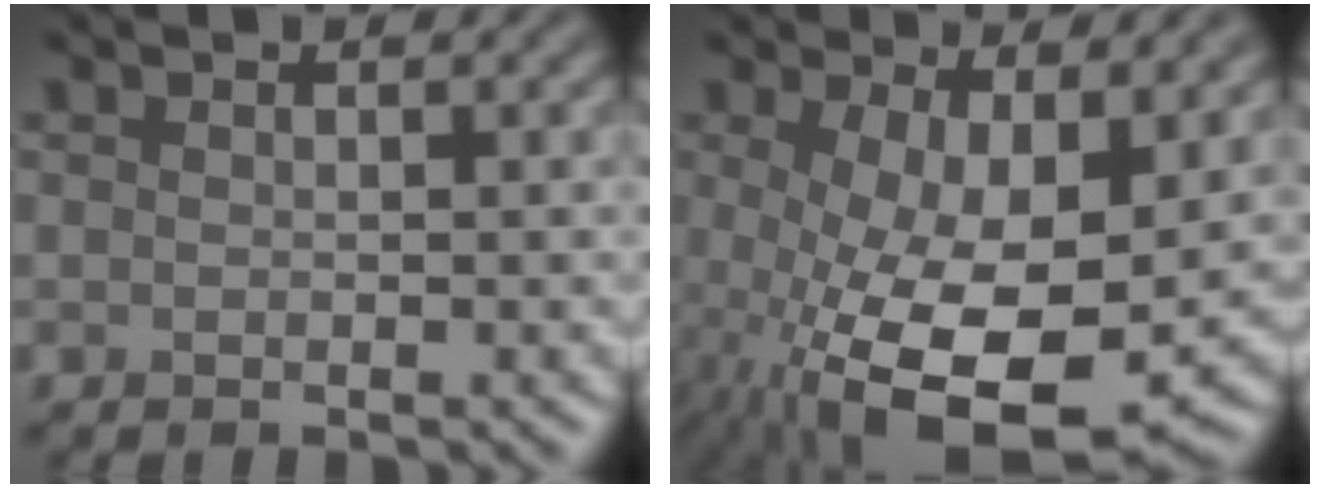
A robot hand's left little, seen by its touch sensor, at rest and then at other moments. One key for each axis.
{"total": 12.7, "fx": -2.7, "fy": 5.5, "fz": 11.1, "tx": -0.193, "ty": -0.039, "tz": -0.028}